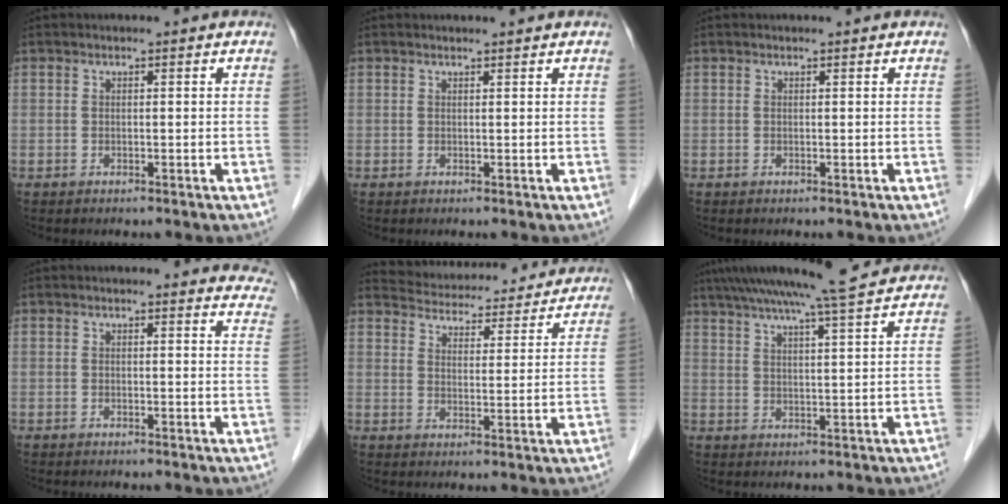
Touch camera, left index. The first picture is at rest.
{"total": 1.7, "force": [1.6, -0.2, 0.3], "torque": [-0.008, 0.006, 0.024]}
{"total": 0.8, "force": [0.8, 0.0, 0.1], "torque": [-0.008, 0.007, 0.011]}
{"total": 9.7, "force": [9.3, 2.1, 1.3], "torque": [0.028, -0.027, 0.060]}
{"total": 19.7, "force": [18.7, 4.5, 4.3], "torque": [-0.061, 0.004, 0.239]}
{"total": 12.9, "force": [11.2, -0.6, 6.4], "torque": [-0.112, 0.023, 0.155]}